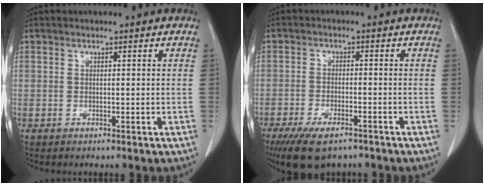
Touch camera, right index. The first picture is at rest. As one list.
[{"total": 8.8, "force": [-6.5, 2.9, 5.3], "torque": [-0.088, -0.013, -0.104]}]